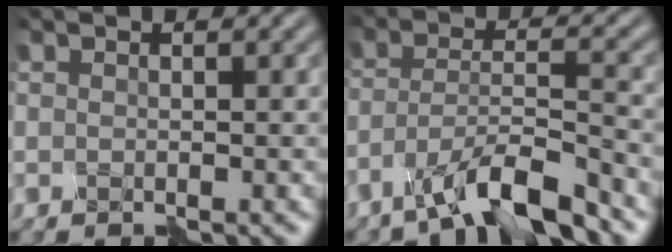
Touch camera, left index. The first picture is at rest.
{"total": 7.1, "force": [-5.3, 1.3, 4.5], "torque": [-0.081, 0.004, -0.098]}